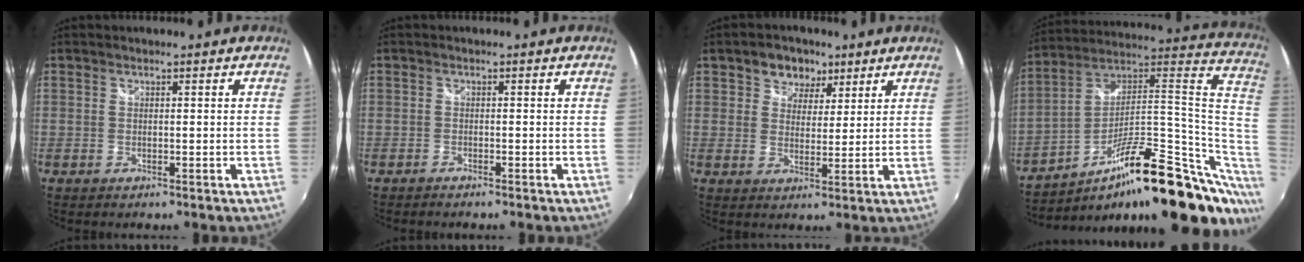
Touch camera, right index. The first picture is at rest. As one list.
[{"total": 1.1, "force": [-1.1, 0.2, 0.4], "torque": [-0.015, -0.005, -0.022]}, {"total": 6.1, "force": [3.4, 4.7, 1.9], "torque": [-0.028, 0.010, 0.050]}, {"total": 27.9, "force": [-8.8, 9.2, 24.8], "torque": [-0.342, 0.025, -0.138]}]